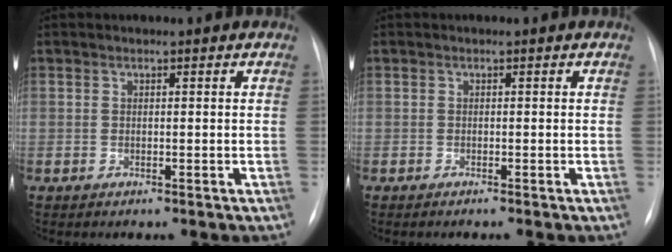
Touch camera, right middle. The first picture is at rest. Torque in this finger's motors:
{"motor_torque": [0.57, -0.63, 0.05, 0.02]}